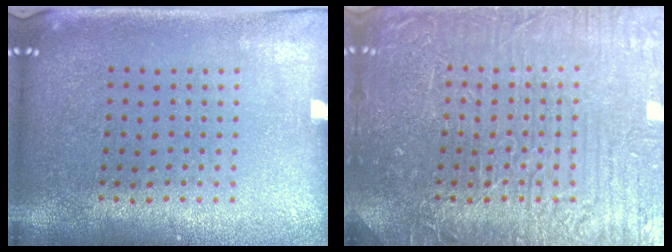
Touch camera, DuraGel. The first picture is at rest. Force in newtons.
{"total": 7.7, "press": 7.7, "slide": 1.1}